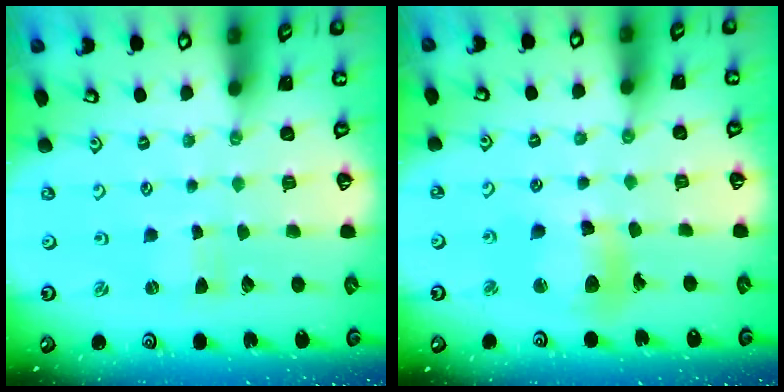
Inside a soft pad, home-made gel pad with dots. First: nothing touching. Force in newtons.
{"total": 12.3, "press": 12.1, "slide": 2.2}